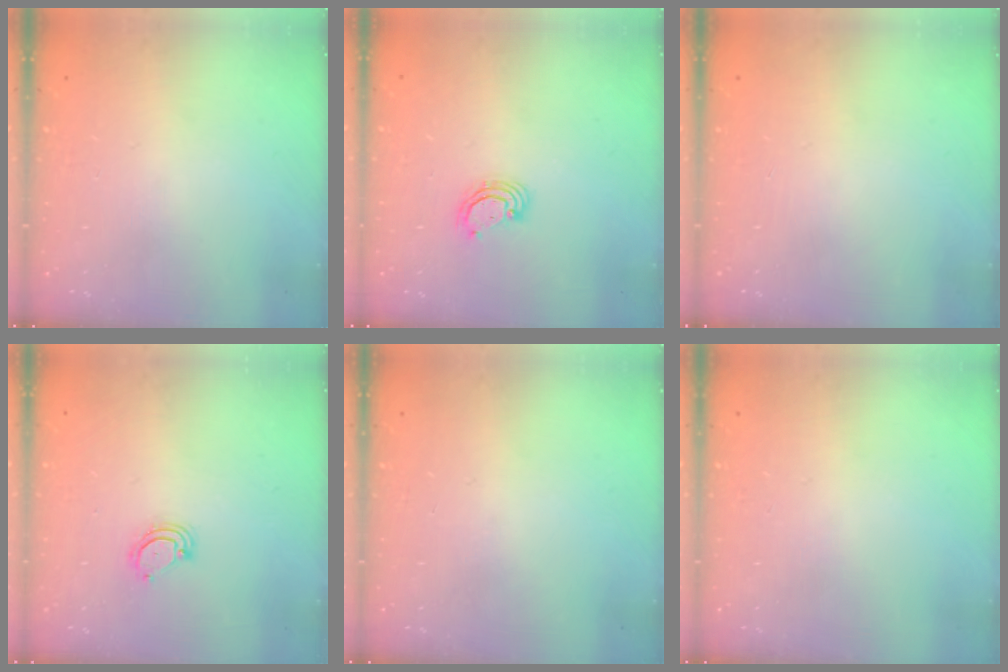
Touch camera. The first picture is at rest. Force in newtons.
{"total": 3.5, "press": 3.5, "slide": 0.2}
{"total": 0.0}
{"total": 4.4, "press": 4.4, "slide": 0.3}
{"total": 0.0}
{"total": 0.0}